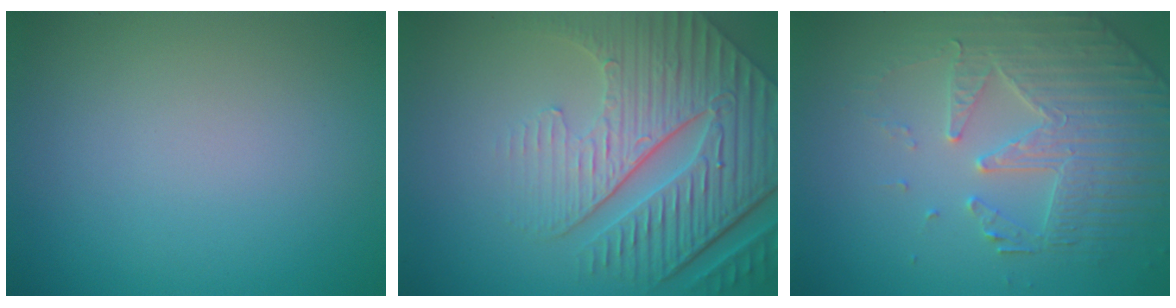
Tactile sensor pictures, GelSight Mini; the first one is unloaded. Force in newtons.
{"total": 9.1, "press": 6.2, "slide": 6.6}
{"total": 4.4, "press": 4.2, "slide": 1.4}